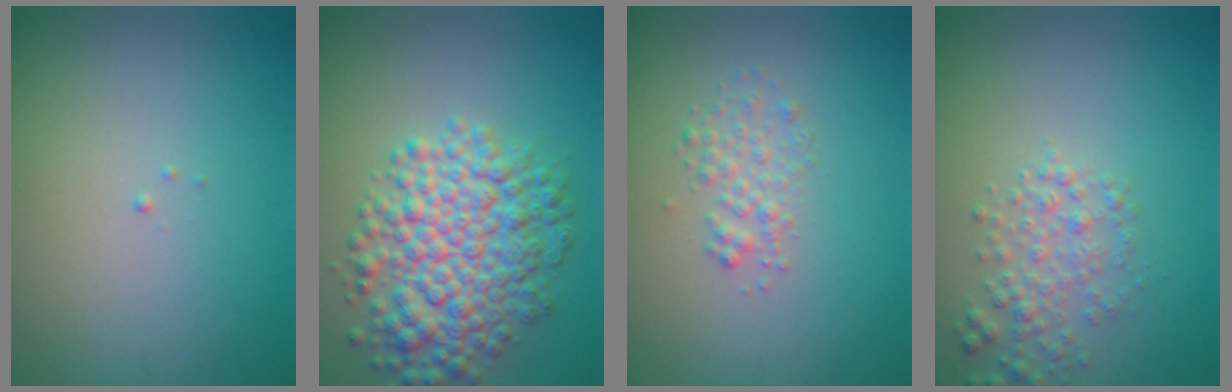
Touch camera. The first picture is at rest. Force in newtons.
{"total": 7.4, "press": 7.4, "slide": 0.2}
{"total": 1.7, "press": 1.7, "slide": 0.1}
{"total": 2.5, "press": 2.5, "slide": 0.1}